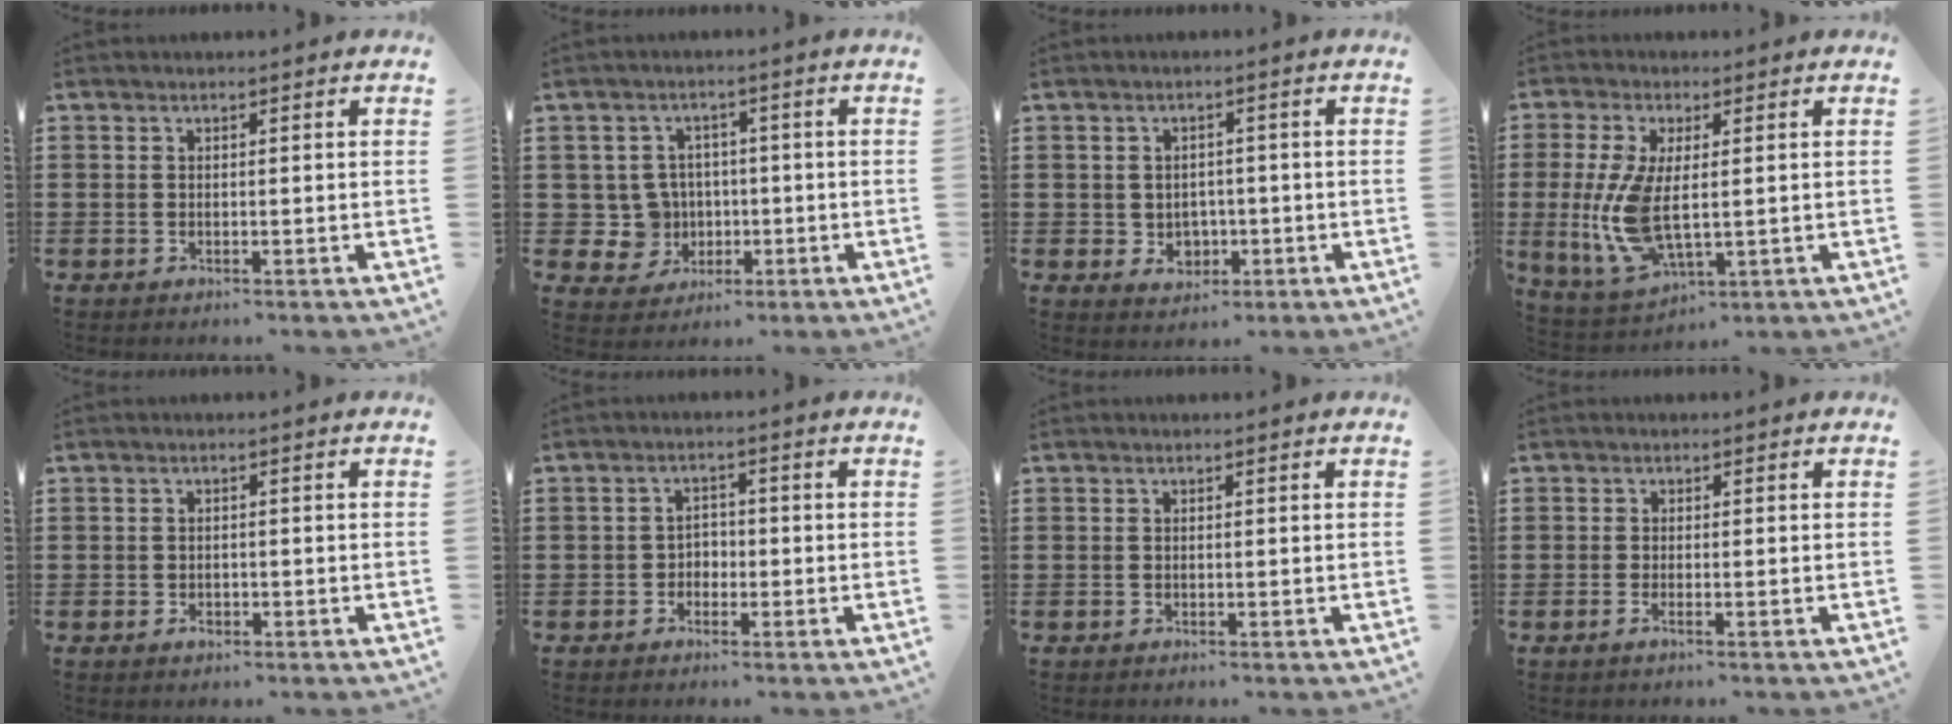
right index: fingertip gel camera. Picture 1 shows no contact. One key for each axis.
{"total": 5.5, "fx": -0.5, "fy": 5.2, "fz": 1.5, "tx": -0.062, "ty": 0.009, "tz": -0.012}
{"total": 2.9, "fx": -0.3, "fy": 2.7, "fz": 0.9, "tx": -0.021, "ty": 0.003, "tz": -0.012}
{"total": 9.6, "fx": 0.1, "fy": 4.5, "fz": 8.6, "tx": -0.203, "ty": -0.018, "tz": 0.002}
{"total": 1.1, "fx": -0.6, "fy": 0.8, "fz": 0.5, "tx": -0.011, "ty": -0.002, "tz": -0.010}
{"total": 2.0, "fx": -1.0, "fy": 1.6, "fz": 0.7, "tx": -0.018, "ty": 0.003, "tz": -0.024}
{"total": 0.0}
{"total": 0.9, "fx": -0.5, "fy": 0.0, "fz": 0.7, "tx": -0.012, "ty": -0.004, "tz": -0.009}